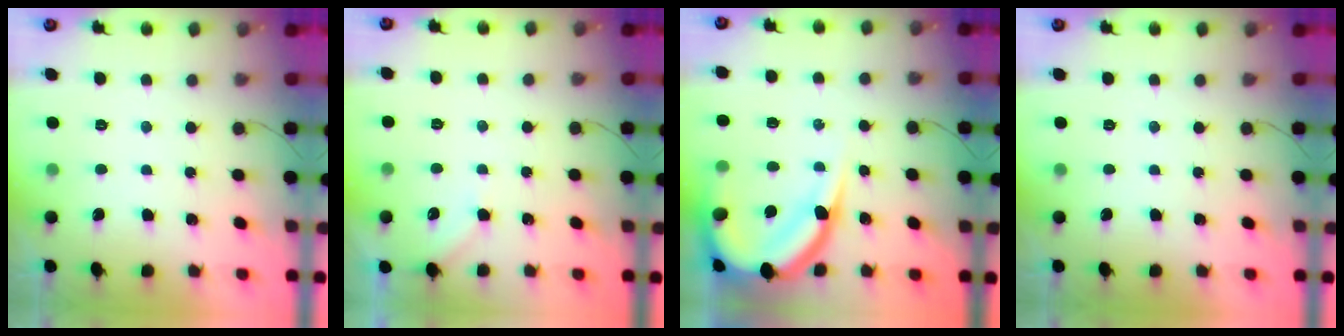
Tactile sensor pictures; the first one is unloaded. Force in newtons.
{"total": 2.7, "press": 2.6, "slide": 0.5}
{"total": 15.4, "press": 15.3, "slide": 1.8}
{"total": 0.0}